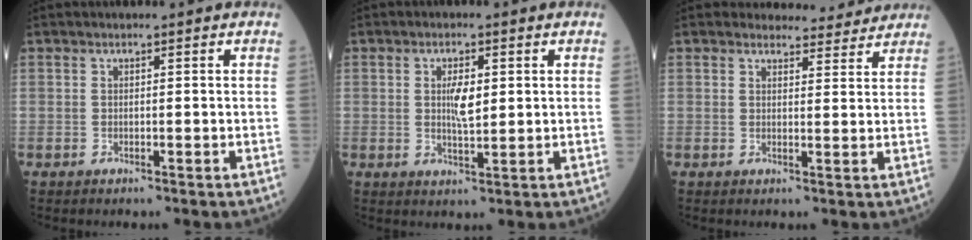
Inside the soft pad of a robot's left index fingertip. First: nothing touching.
{"total": 3.9, "force": [0.6, 1.1, 3.7], "torque": [-0.071, -0.003, 0.010]}
{"total": 5.4, "force": [5.2, 1.5, 0.1], "torque": [0.007, 0.001, 0.054]}